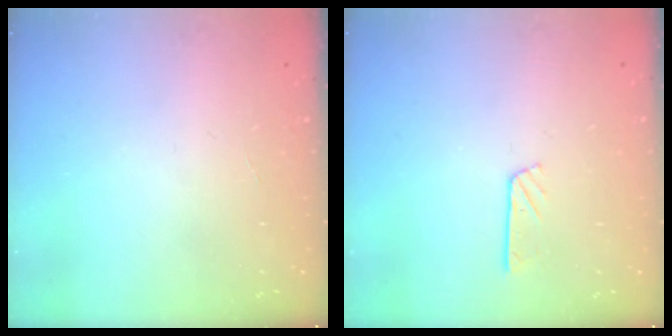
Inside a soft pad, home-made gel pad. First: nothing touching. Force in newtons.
{"total": 3.0, "press": 3.0, "slide": 0.3}